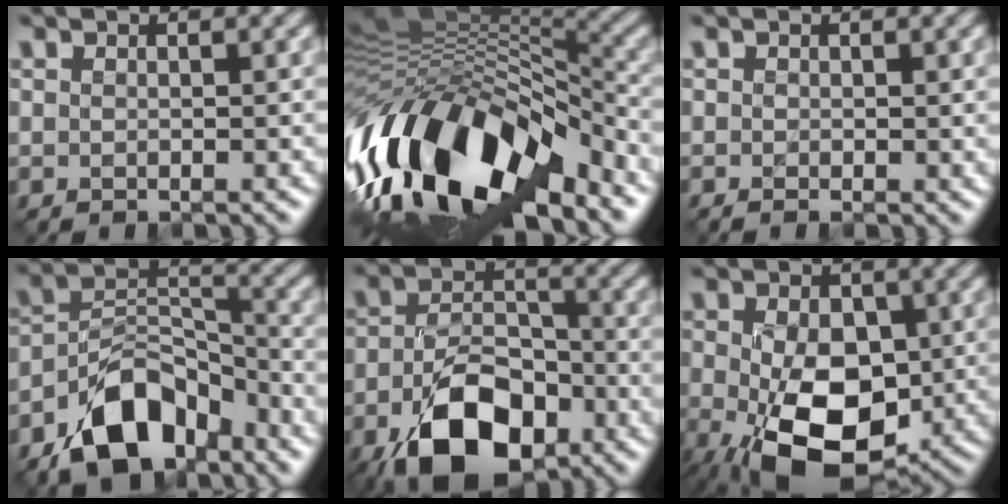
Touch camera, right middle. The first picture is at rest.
{"total": 14.8, "force": [-6.6, 6.6, 11.4], "torque": [-0.215, 0.017, -0.120]}
{"total": 0.5, "force": [-0.1, 0.1, 0.5], "torque": [-0.010, -0.008, 0.000]}
{"total": 9.0, "force": [-6.3, 4.8, 4.4], "torque": [-0.070, 0.002, -0.121]}
{"total": 10.2, "force": [-5.8, 5.4, 6.3], "torque": [-0.130, -0.014, -0.094]}
{"total": 11.3, "force": [-2.8, 6.8, 8.5], "torque": [-0.161, -0.030, -0.043]}